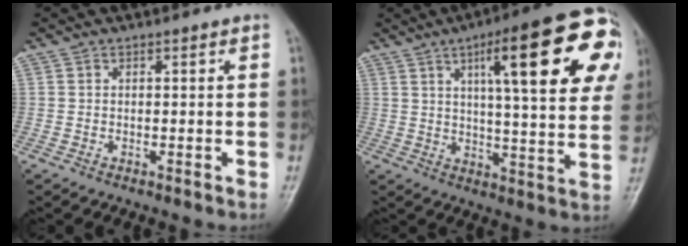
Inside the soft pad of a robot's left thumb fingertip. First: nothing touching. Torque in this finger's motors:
{"motor_torque": [2.55, 2.46, 2.18, -0.59, 0.42]}